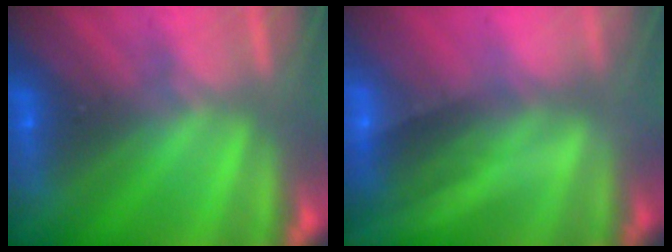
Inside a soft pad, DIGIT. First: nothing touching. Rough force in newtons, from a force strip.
{"total": 2.1}